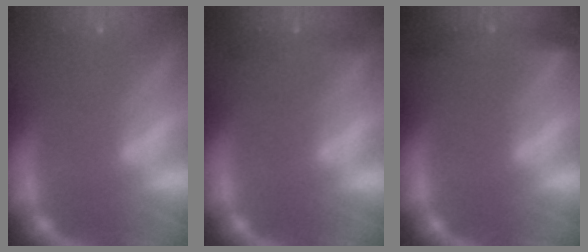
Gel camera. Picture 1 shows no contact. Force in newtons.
{"total": 1.9}
{"total": 3.5}